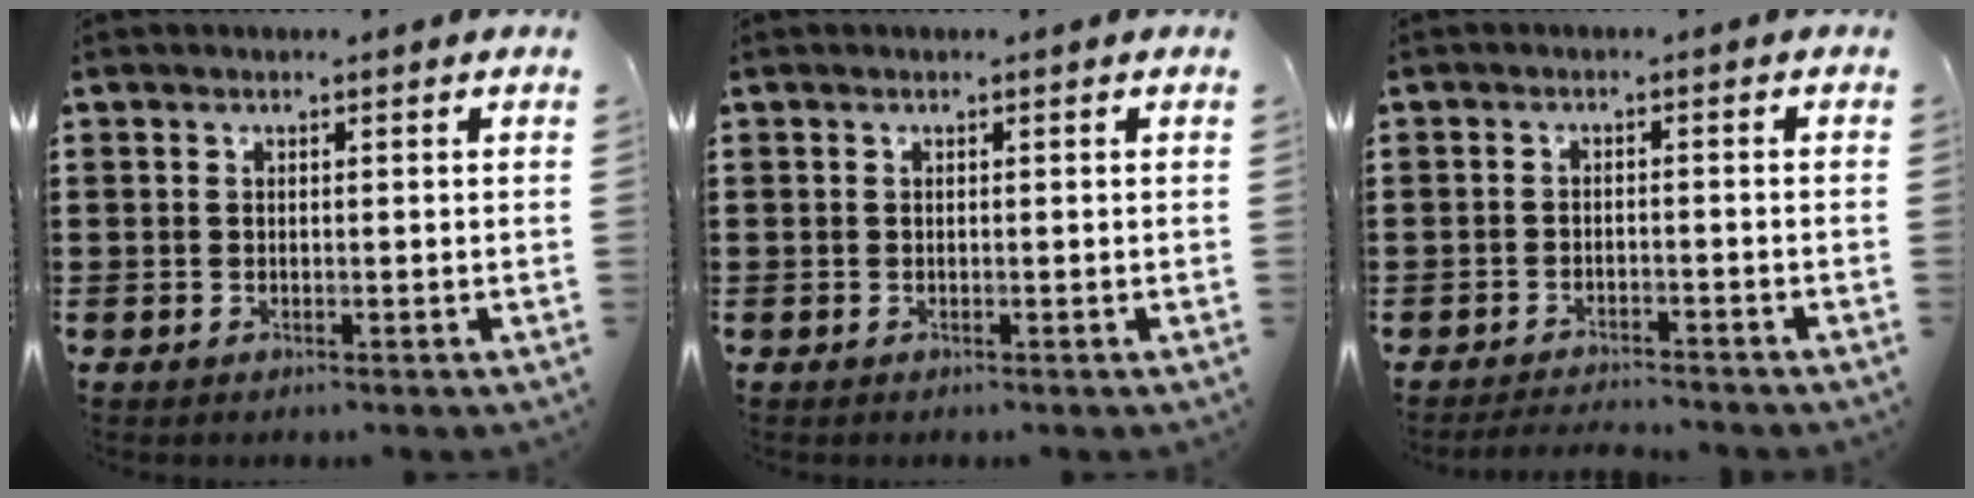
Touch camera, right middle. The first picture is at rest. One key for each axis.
{"total": 0.0}
{"total": 2.3, "fx": -2.3, "fy": 0.0, "fz": 0.3, "tx": -0.008, "ty": 0.000, "tz": -0.047}